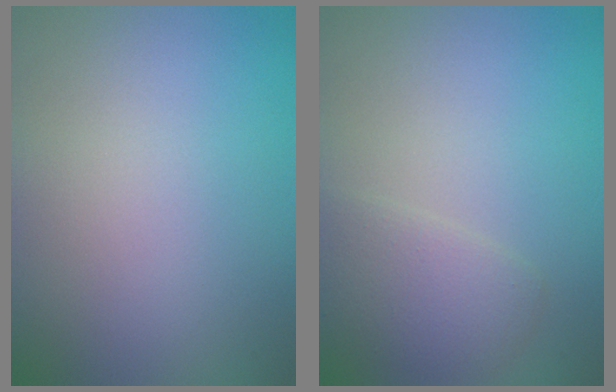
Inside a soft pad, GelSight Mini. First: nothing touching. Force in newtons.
{"total": 2.6, "press": 2.6, "slide": 0.2}